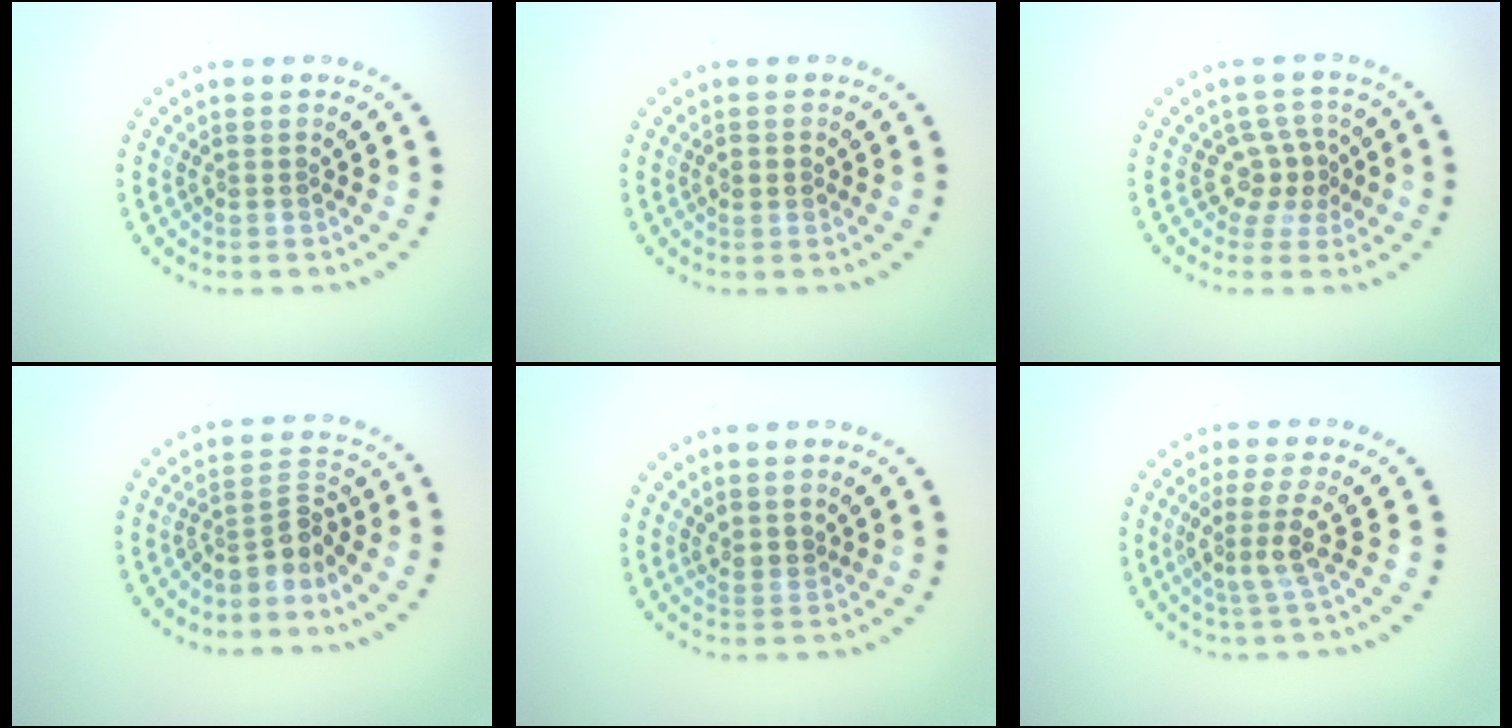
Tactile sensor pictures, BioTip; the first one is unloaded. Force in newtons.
{"total": 1.3, "press": 1.3, "slide": 0.0}
{"total": 2.8, "press": 2.2, "slide": 1.8}
{"total": 3.1, "press": 2.2, "slide": 2.3}
{"total": 1.1, "press": 0.8, "slide": 0.8}
{"total": 3.0, "press": 2.3, "slide": 1.9}